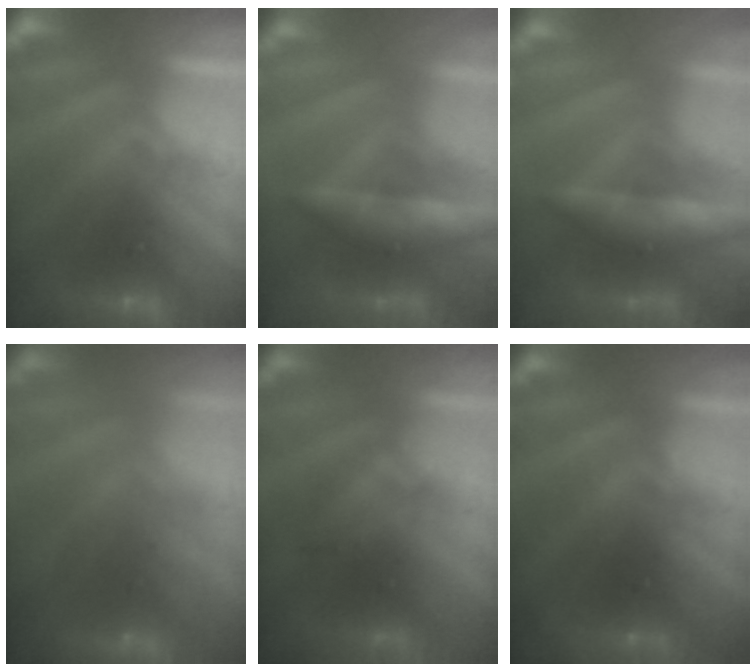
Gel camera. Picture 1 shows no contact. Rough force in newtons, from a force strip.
{"total": 9.6}
{"total": 9.6}
{"total": 7.5}
{"total": 3.3}
{"total": 2.7}